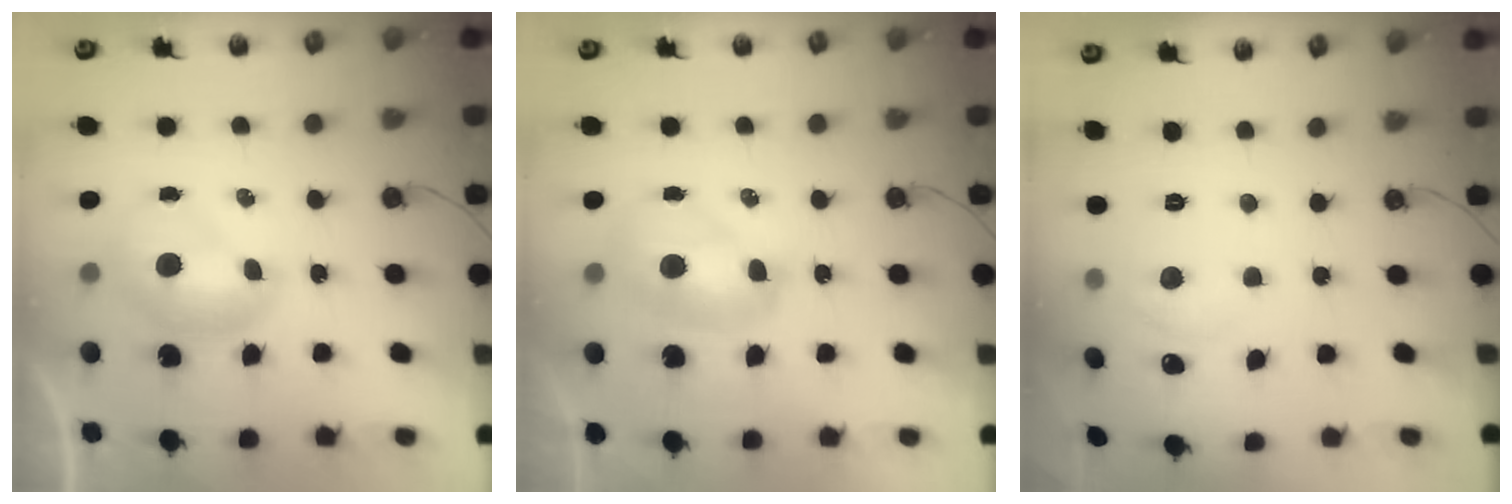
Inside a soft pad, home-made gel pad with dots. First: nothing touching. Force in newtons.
{"total": 2.0, "press": 2.0, "slide": 0.2}
{"total": 0.7, "press": 0.5, "slide": 0.6}